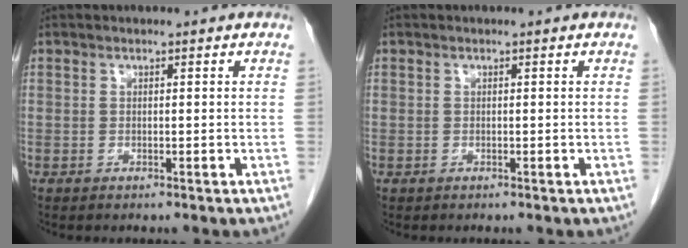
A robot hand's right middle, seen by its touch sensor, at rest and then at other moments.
{"total": 0.0}